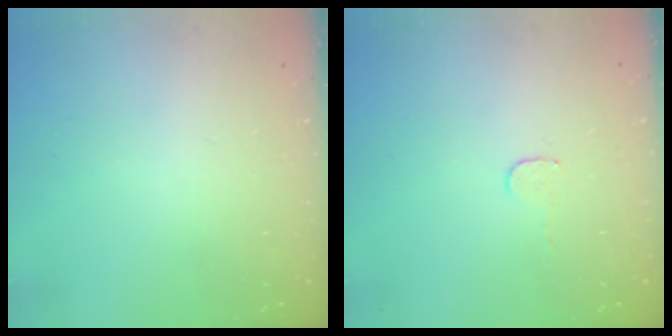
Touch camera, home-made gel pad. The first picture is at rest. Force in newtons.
{"total": 3.2, "press": 3.1, "slide": 0.3}